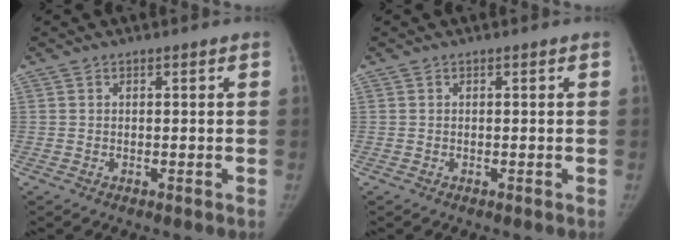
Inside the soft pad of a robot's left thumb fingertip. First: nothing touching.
{"total": 0.0}